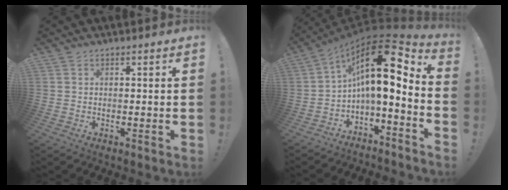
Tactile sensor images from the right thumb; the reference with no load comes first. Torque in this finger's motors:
{"motor_torque": [2.57, 2.47, 1.51, -1.26, 0.13]}